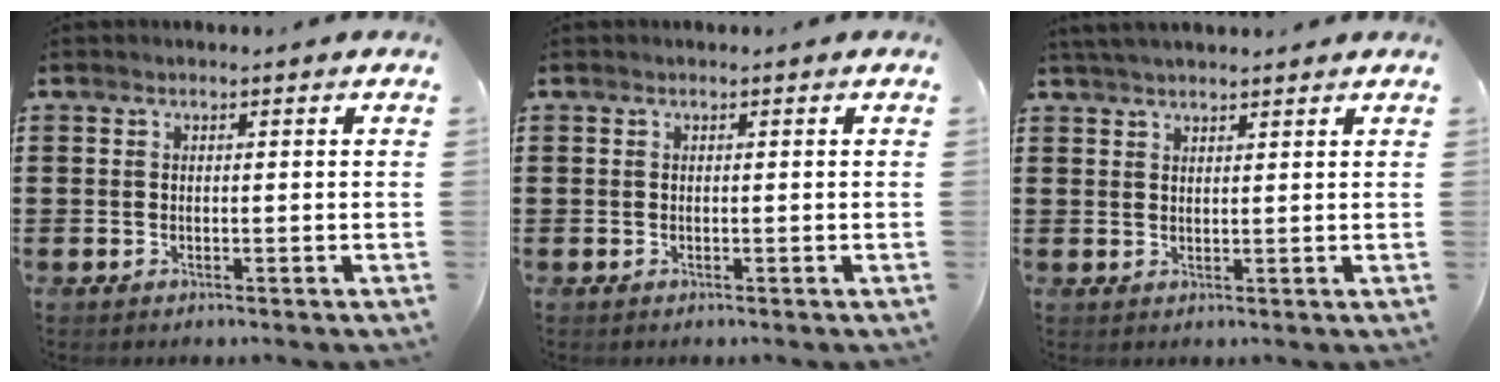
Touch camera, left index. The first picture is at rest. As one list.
[{"total": 0.0}, {"total": 2.4, "force": [2.2, 0.2, 0.8], "torque": [-0.020, 0.002, 0.044]}]